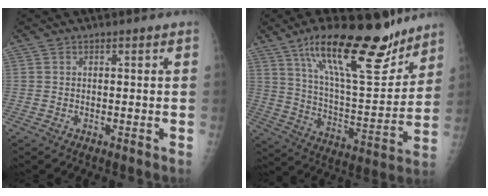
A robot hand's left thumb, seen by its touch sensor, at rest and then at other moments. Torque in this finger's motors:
{"motor_torque": [0.53, 0.44, 1.53, -1.24, 0.40]}